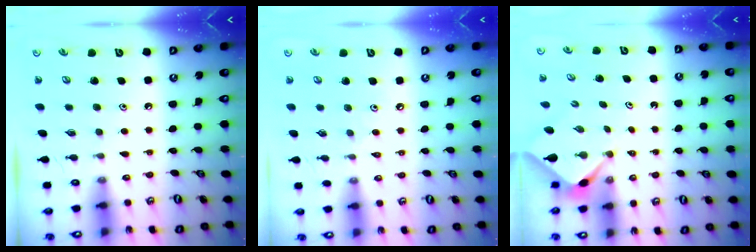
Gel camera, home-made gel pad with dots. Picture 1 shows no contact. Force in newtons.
{"total": 2.3, "press": 2.3, "slide": 0.5}
{"total": 2.2, "press": 2.2, "slide": 0.2}